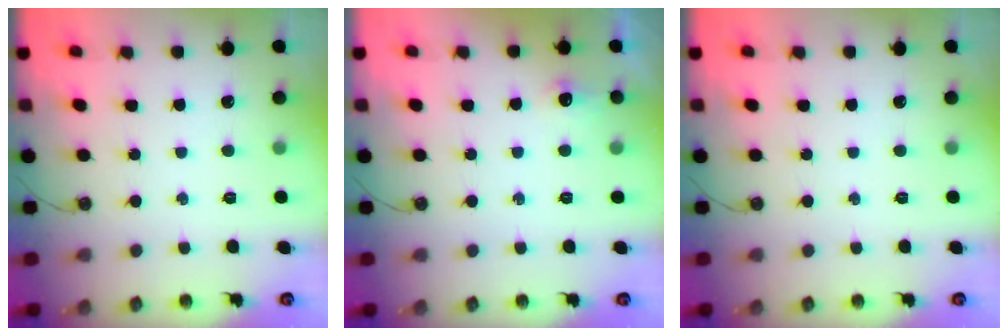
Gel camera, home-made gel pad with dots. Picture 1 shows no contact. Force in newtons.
{"total": 6.1, "press": 6.0, "slide": 1.0}
{"total": 0.0}